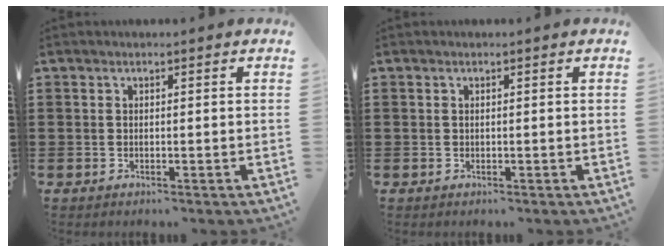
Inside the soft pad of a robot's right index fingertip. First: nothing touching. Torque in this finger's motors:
{"motor_torque": [0.69, 0.73, 0.00, 0.02]}